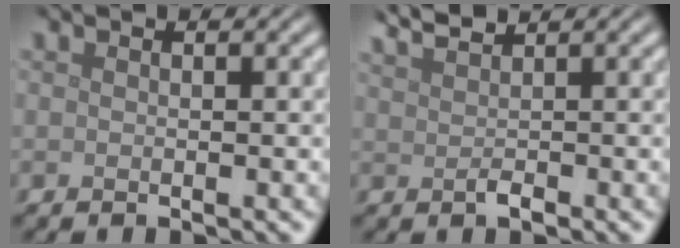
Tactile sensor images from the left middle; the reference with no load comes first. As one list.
[{"total": 2.0, "force": [1.4, 0.5, 1.4], "torque": [-0.027, 0.002, 0.030]}]